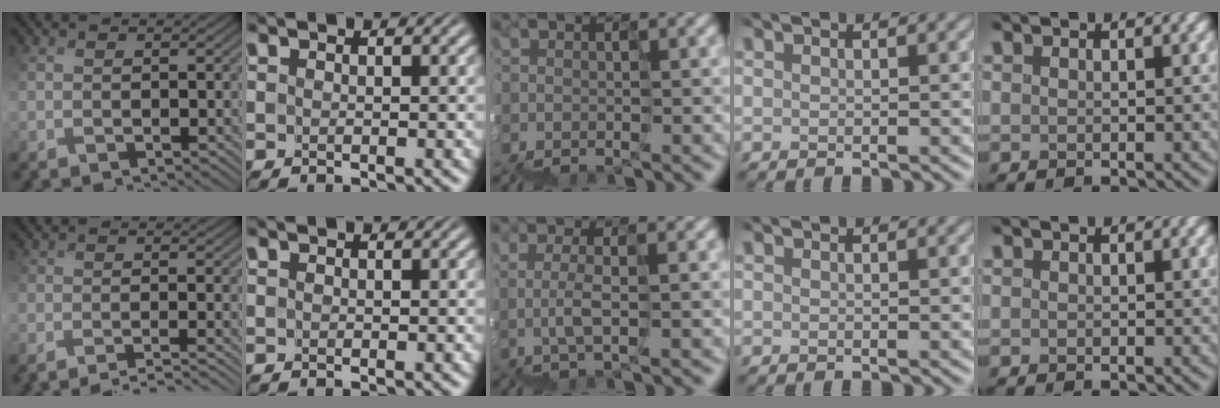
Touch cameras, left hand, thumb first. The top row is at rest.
{"thumb": {"total": 5.0, "force": [-4.4, 0.6, 2.4], "torque": [-0.034, 0.007, -0.071]}, "middle": {"total": 1.1, "force": [0.9, -0.2, 0.5], "torque": [-0.007, 0.009, 0.019]}}